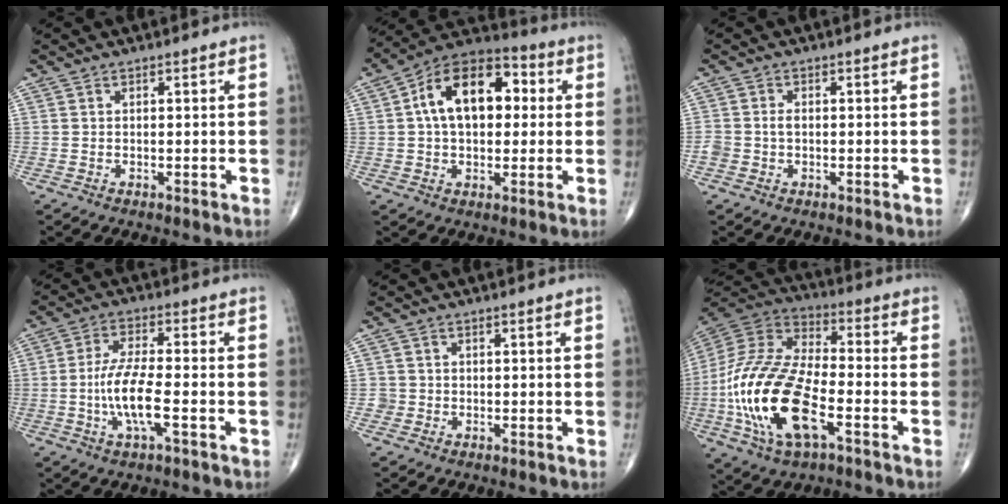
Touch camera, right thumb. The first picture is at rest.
{"total": 16.1, "force": [2.6, 9.9, 12.5], "torque": [-0.175, 0.030, 0.033]}
{"total": 2.4, "force": [-0.3, 1.8, 1.5], "torque": [-0.025, 0.008, -0.005]}
{"total": 9.1, "force": [-2.4, 2.3, 8.4], "torque": [-0.178, 0.013, -0.047]}
{"total": 1.8, "force": [-0.5, 1.7, -0.2], "torque": [0.019, 0.009, -0.014]}
{"total": 23.1, "force": [-7.0, 10.6, 19.4], "torque": [-0.411, 0.017, -0.128]}